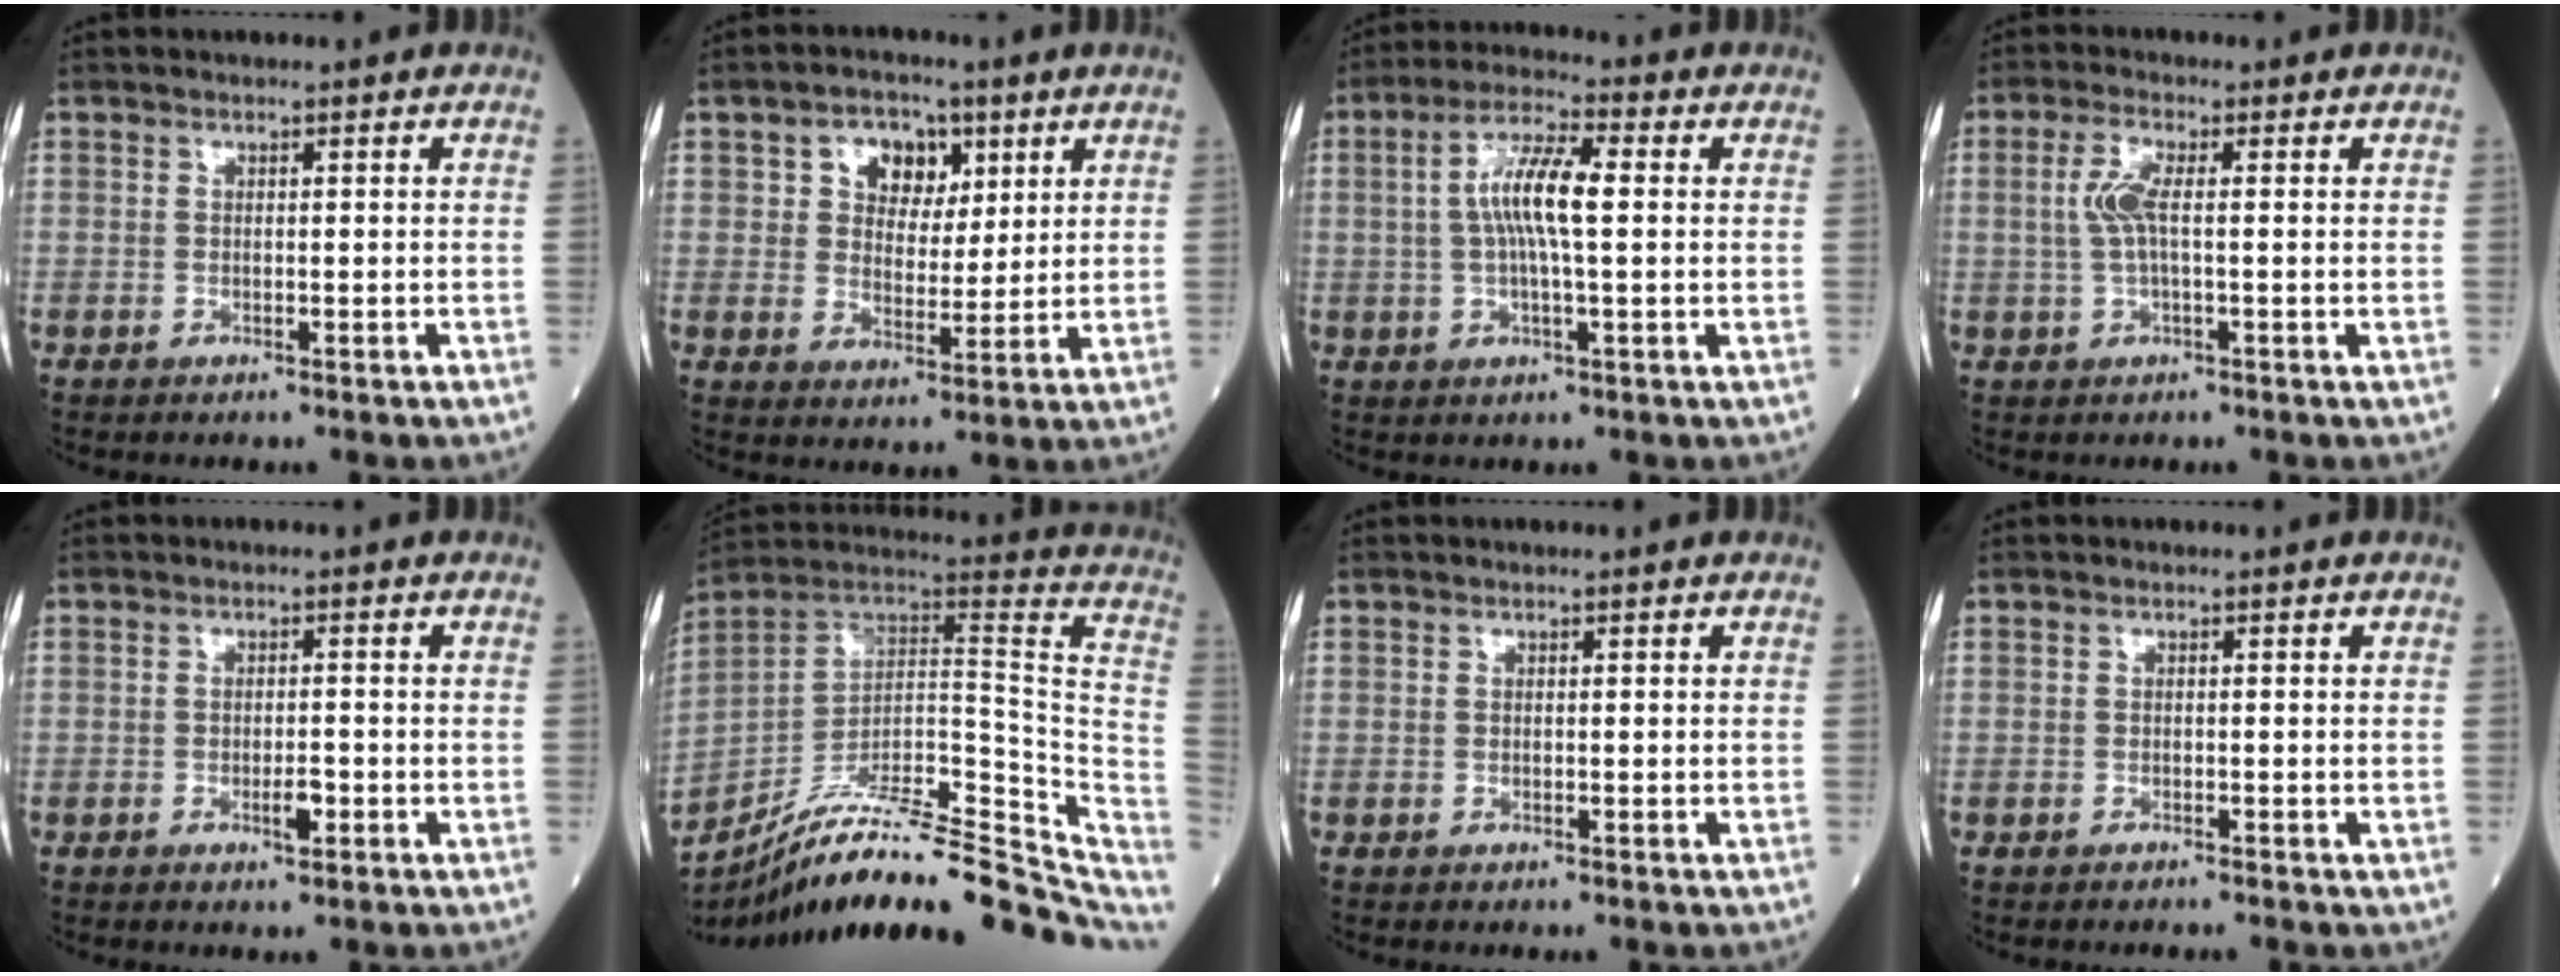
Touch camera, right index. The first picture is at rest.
{"total": 6.7, "force": [2.9, 4.7, 3.8], "torque": [-0.056, 0.017, 0.050]}
{"total": 8.1, "force": [0.8, 1.2, 8.0], "torque": [-0.157, 0.012, 0.009]}
{"total": 4.0, "force": [0.4, 0.8, 3.9], "torque": [-0.093, 0.006, 0.005]}
{"total": 2.1, "force": [-0.9, 0.5, 1.8], "torque": [-0.026, 0.000, -0.014]}
{"total": 26.4, "force": [-21.8, 5.5, 13.8], "torque": [-0.146, 0.028, -0.322]}
{"total": 0.0}
{"total": 0.7, "force": [-0.7, 0.1, 0.1], "torque": [-0.004, -0.001, -0.012]}